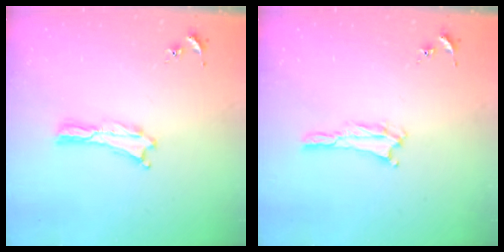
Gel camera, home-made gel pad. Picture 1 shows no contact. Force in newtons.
{"total": 1.4, "press": 1.4, "slide": 0.2}